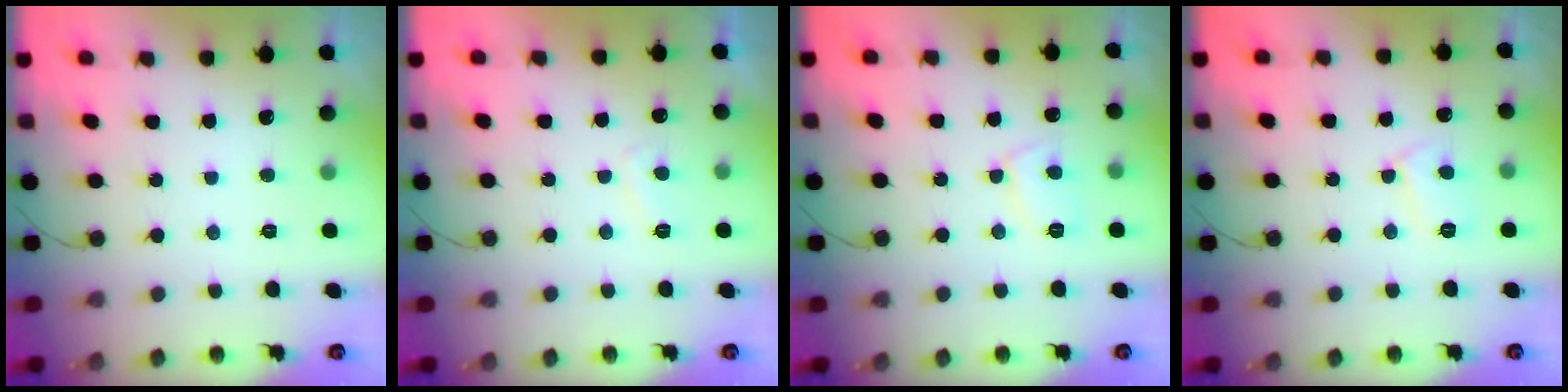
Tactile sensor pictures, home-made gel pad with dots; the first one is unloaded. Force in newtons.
{"total": 2.6, "press": 2.4, "slide": 0.8}
{"total": 6.0, "press": 5.9, "slide": 0.6}
{"total": 5.8, "press": 5.8, "slide": 0.2}